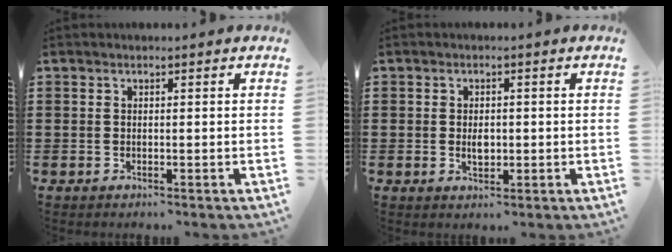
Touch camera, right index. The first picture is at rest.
{"total": 2.4, "force": [-0.2, 1.4, 2.0], "torque": [-0.031, -0.001, -0.005]}